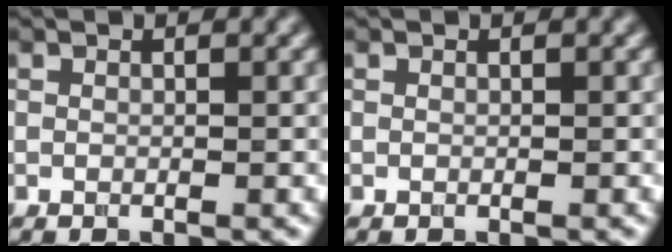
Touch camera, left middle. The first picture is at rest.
{"total": 0.0}